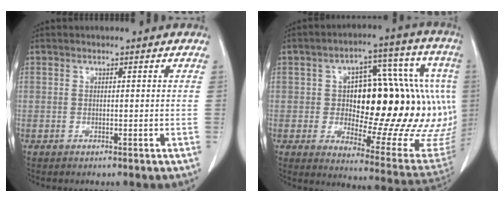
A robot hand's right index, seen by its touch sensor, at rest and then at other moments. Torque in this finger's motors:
{"motor_torque": [1.21, 0.53, 0.56, 0.11]}